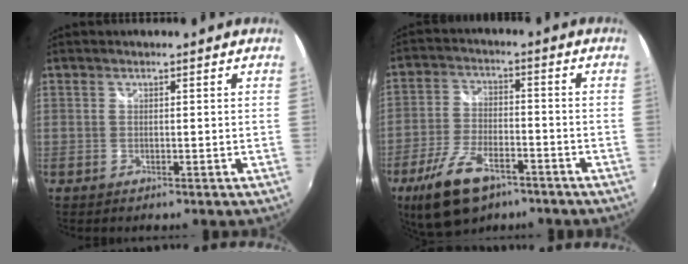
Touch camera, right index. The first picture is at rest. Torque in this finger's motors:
{"motor_torque": [1.04, -1.10, 0.61, 0.06]}